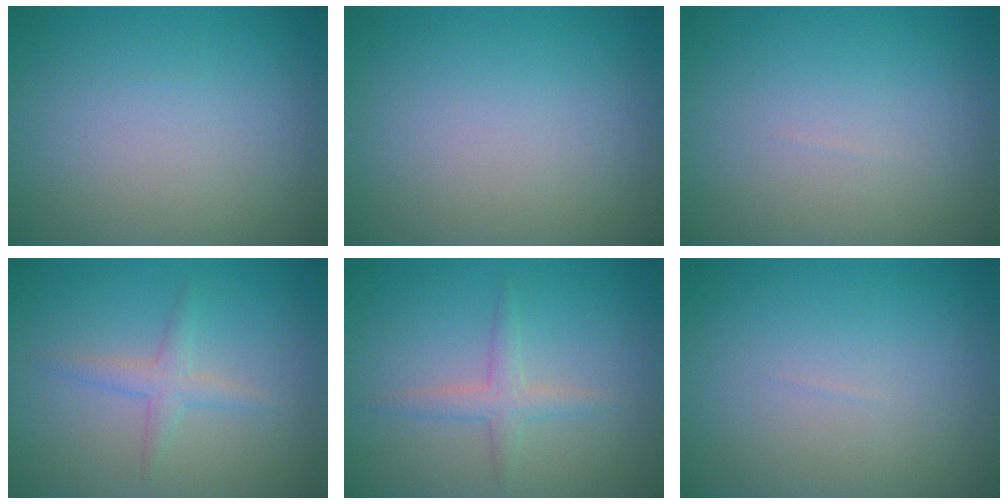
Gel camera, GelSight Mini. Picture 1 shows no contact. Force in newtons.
{"total": 0.0}
{"total": 0.0}
{"total": 1.8, "press": 1.8, "slide": 0.1}
{"total": 1.9, "press": 1.9, "slide": 0.1}
{"total": 0.0}